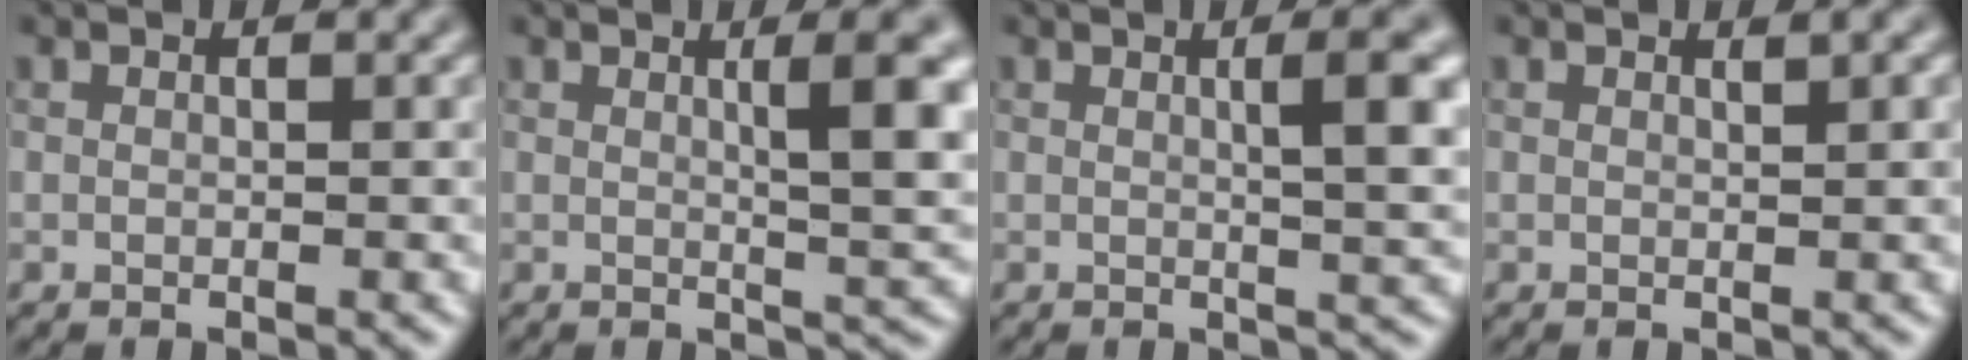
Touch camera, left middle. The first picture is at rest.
{"total": 5.0, "force": [1.3, 1.1, 4.7], "torque": [-0.056, 0.002, 0.018]}
{"total": 4.6, "force": [1.0, 1.0, 4.3], "torque": [-0.053, 0.008, 0.012]}
{"total": 0.9, "force": [0.6, 0.1, 0.6], "torque": [-0.007, 0.001, 0.010]}